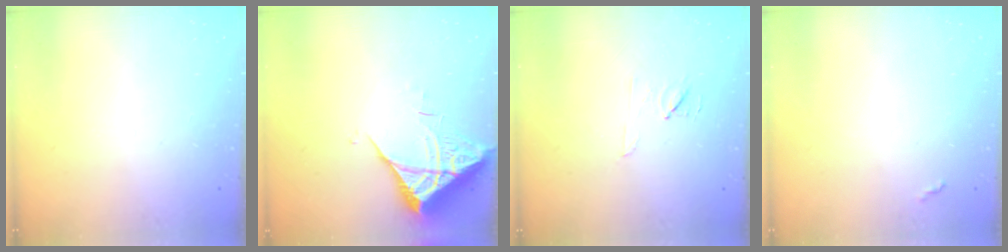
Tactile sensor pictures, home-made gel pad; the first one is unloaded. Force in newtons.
{"total": 6.6, "press": 6.6, "slide": 0.8}
{"total": 5.9, "press": 5.9, "slide": 0.9}
{"total": 3.2, "press": 3.2, "slide": 0.5}